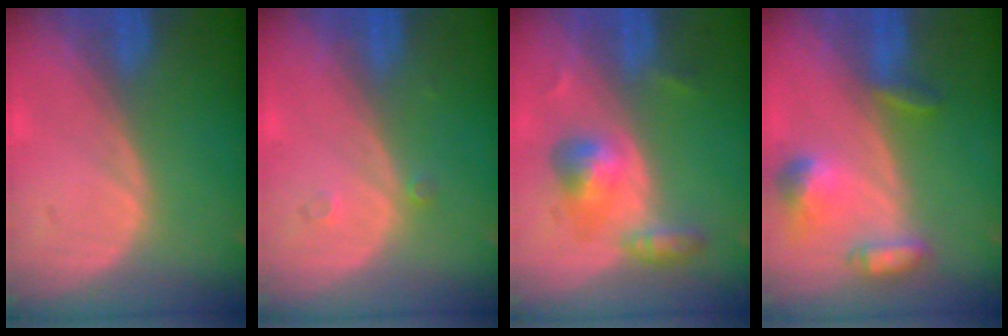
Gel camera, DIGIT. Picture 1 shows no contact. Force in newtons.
{"total": 1.2, "press": 1.0, "slide": 0.7}
{"total": 5.6, "press": 5.4, "slide": 1.5}
{"total": 5.9, "press": 5.8, "slide": 1.2}